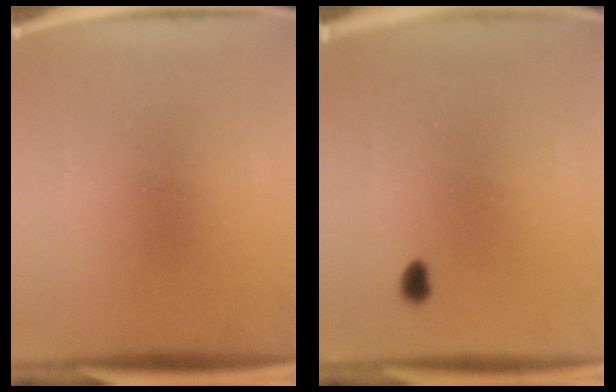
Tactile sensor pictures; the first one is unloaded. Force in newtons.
{"total": 1.3}